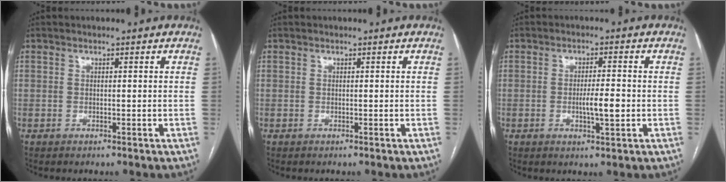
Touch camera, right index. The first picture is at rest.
{"total": 0.0}
{"total": 4.4, "force": [-0.8, 0.6, 4.2], "torque": [-0.073, -0.003, -0.011]}